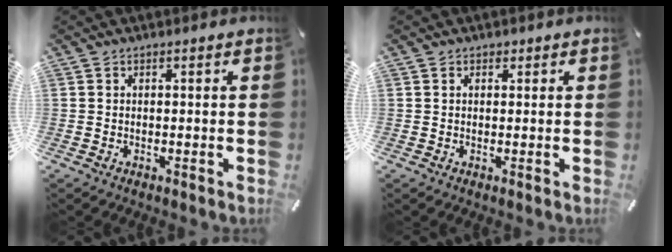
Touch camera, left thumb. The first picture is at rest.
{"total": 0.9, "force": [0.4, 0.7, 0.4], "torque": [-0.008, 0.005, 0.007]}